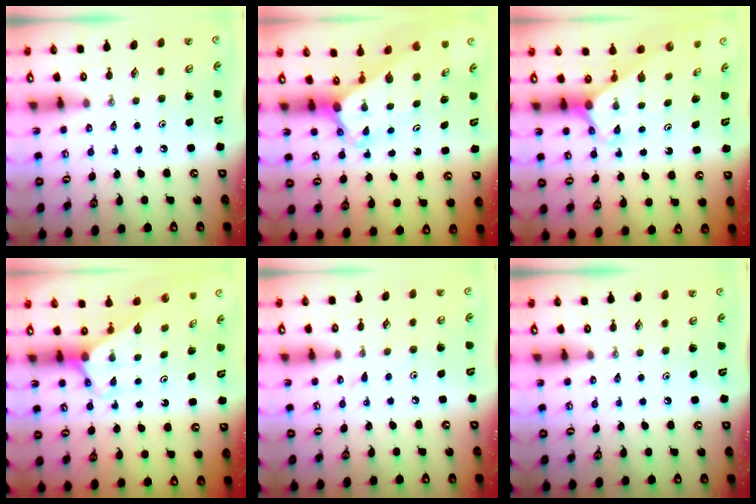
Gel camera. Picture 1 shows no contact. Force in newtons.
{"total": 3.5, "press": 3.4, "slide": 0.3}
{"total": 2.3, "press": 2.3, "slide": 0.2}
{"total": 2.7, "press": 2.7, "slide": 0.2}
{"total": 3.0, "press": 3.0, "slide": 0.4}
{"total": 0.0}